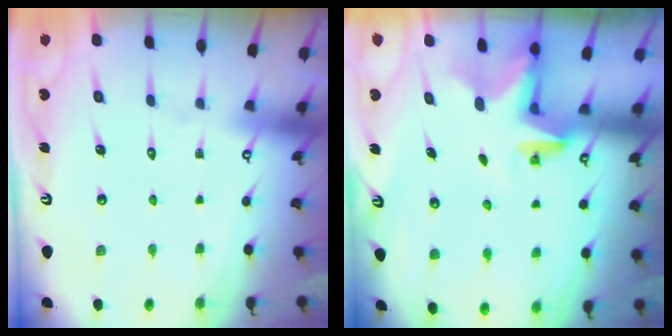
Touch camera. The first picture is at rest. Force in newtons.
{"total": 3.0, "press": 3.0, "slide": 0.1}